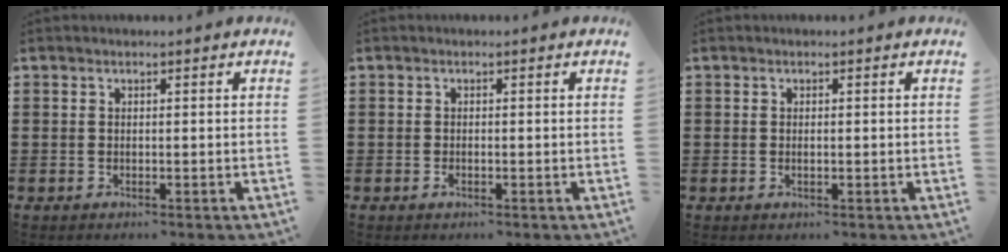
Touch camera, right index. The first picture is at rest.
{"total": 0.6, "force": [-0.2, 0.1, 0.5], "torque": [-0.011, -0.004, -0.003]}
{"total": 0.7, "force": [0.0, 0.2, 0.7], "torque": [-0.015, -0.003, 0.000]}